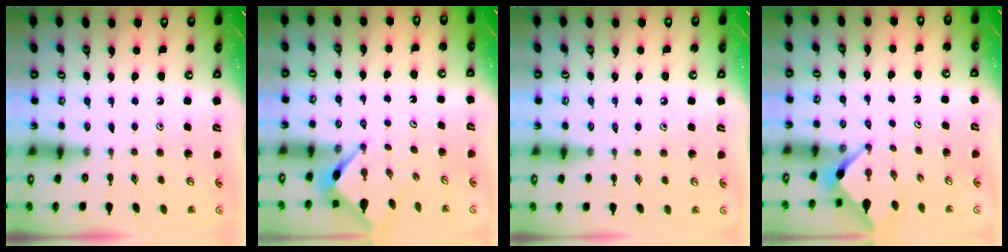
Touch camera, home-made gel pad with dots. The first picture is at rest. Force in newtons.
{"total": 2.9, "press": 2.9, "slide": 0.3}
{"total": 2.4, "press": 2.4, "slide": 0.5}
{"total": 2.5, "press": 2.5, "slide": 0.3}